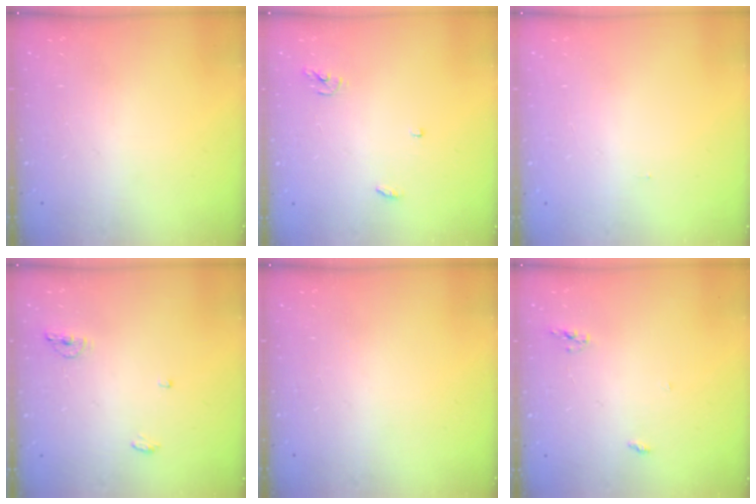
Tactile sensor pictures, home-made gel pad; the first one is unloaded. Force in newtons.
{"total": 3.8, "press": 3.8, "slide": 0.4}
{"total": 6.0, "press": 0.9, "slide": 5.9}
{"total": 5.7, "press": 5.7, "slide": 0.9}
{"total": 0.0}
{"total": 3.7, "press": 3.7, "slide": 0.1}